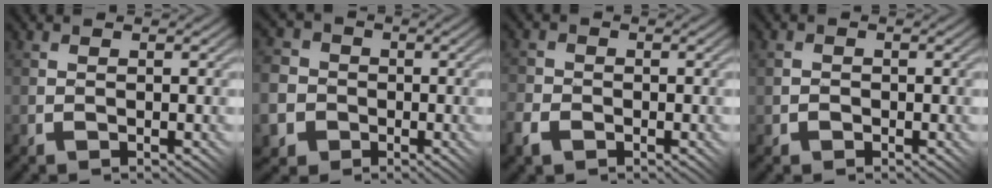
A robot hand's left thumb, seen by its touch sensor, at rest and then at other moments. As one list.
[{"total": 9.9, "force": [-3.2, 9.1, 2.1], "torque": [-0.099, -0.039, -0.071]}, {"total": 3.7, "force": [-2.1, 2.6, 1.5], "torque": [-0.043, -0.006, -0.048]}, {"total": 1.5, "force": [-0.5, 1.4, 0.1], "torque": [-0.002, 0.004, -0.015]}]